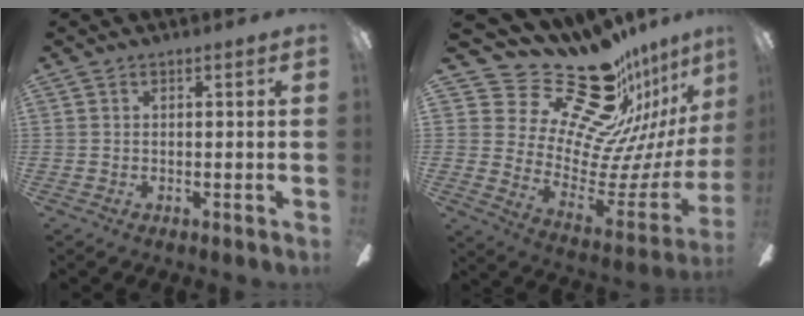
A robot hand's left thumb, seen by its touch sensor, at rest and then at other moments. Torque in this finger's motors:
{"motor_torque": [1.16, 0.16, -0.29, -0.49, -0.01]}